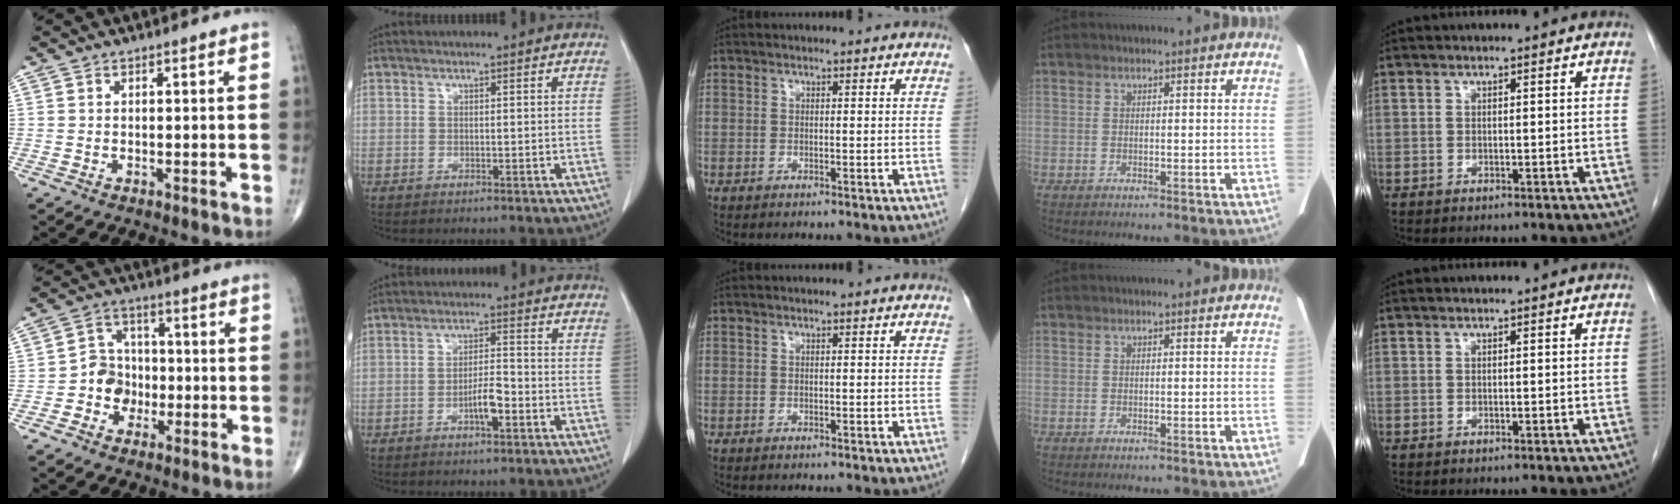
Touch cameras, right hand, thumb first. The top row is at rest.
{"thumb": {"total": 7.2, "force": [-1.9, 6.4, 2.7], "torque": [-0.009, 0.027, -0.043]}, "index": {"total": 4.3, "force": [-1.9, 1.0, 3.7], "torque": [-0.067, 0.004, -0.034]}}